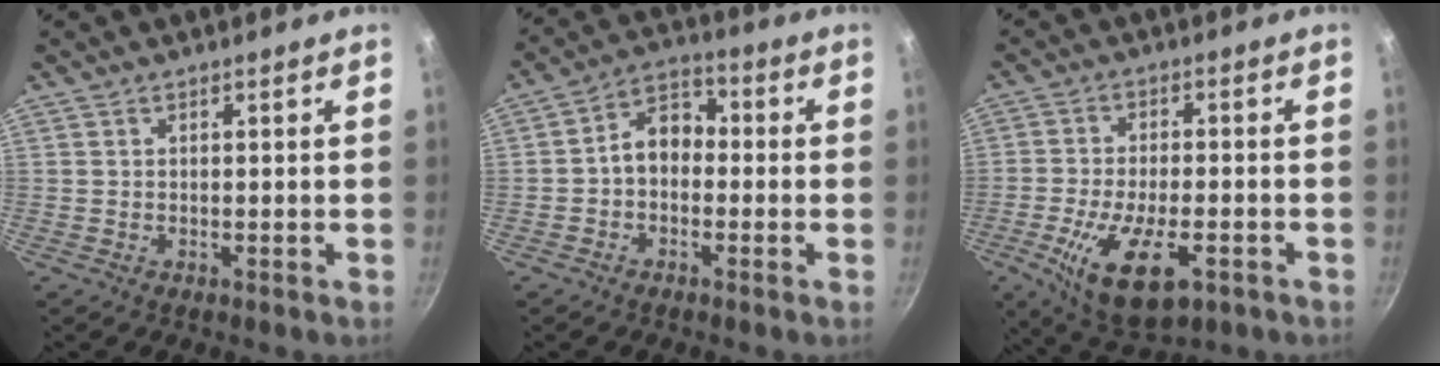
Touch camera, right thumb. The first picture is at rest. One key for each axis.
{"total": 7.2, "fx": -1.1, "fy": 5.3, "fz": 4.7, "tx": -0.046, "ty": 0.034, "tz": -0.036}
{"total": 14.5, "fx": -5.5, "fy": 6.4, "fz": 11.8, "tx": -0.204, "ty": 0.003, "tz": -0.088}